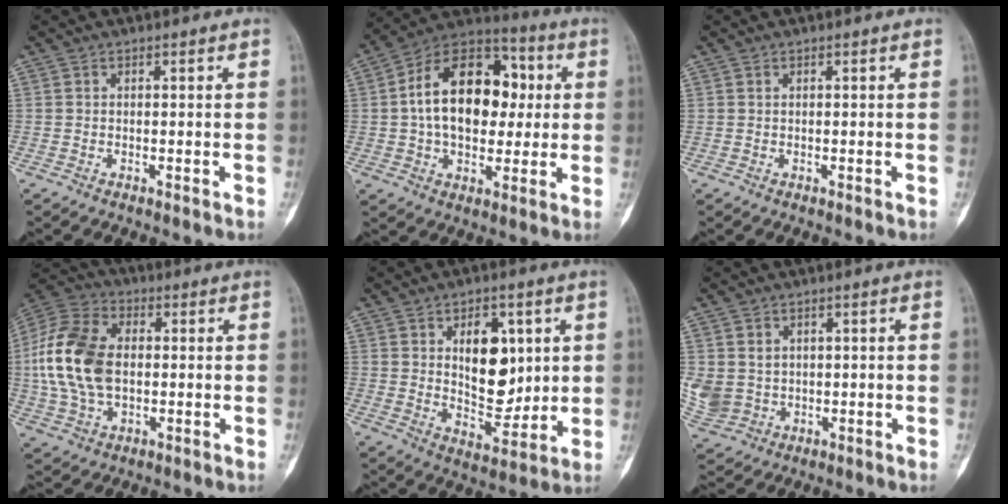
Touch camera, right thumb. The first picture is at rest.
{"total": 20.1, "force": [2.1, 13.0, 15.1], "torque": [-0.208, 0.025, 0.029]}
{"total": 0.0}
{"total": 17.1, "force": [0.3, 11.1, 13.0], "torque": [-0.260, 0.017, 0.003]}
{"total": 12.6, "force": [3.1, 7.6, 9.5], "torque": [-0.098, -0.024, 0.059]}
{"total": 7.5, "force": [0.7, 6.6, 3.5], "torque": [-0.067, -0.002, 0.033]}